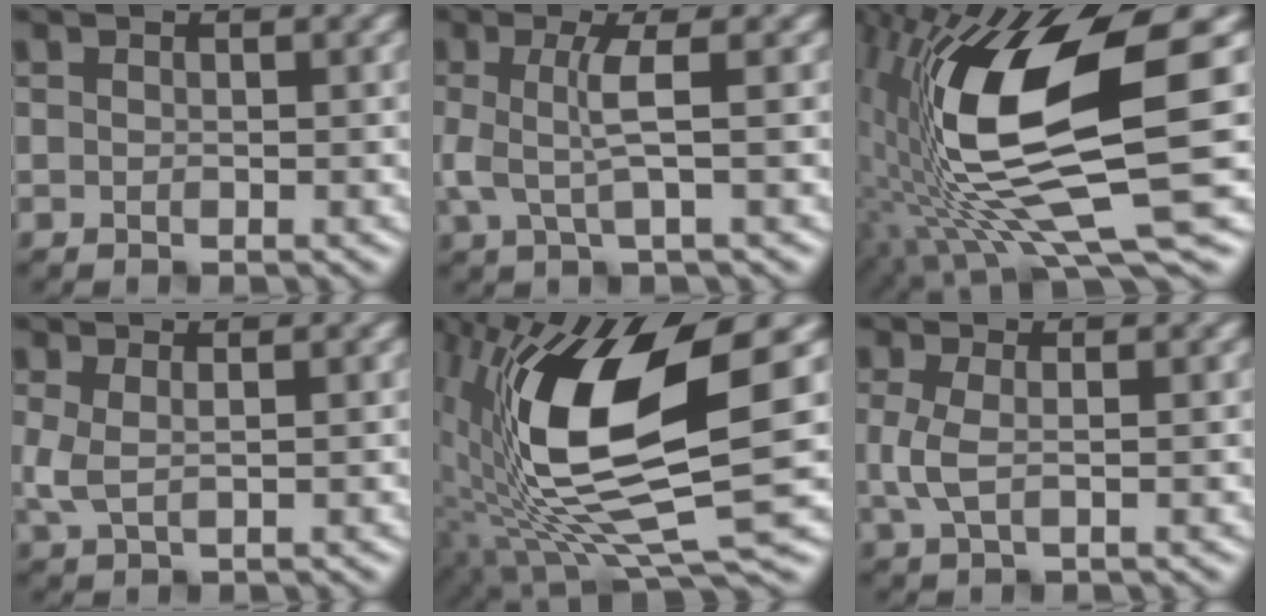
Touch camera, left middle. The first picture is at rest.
{"total": 3.3, "force": [0.2, 0.5, 3.2], "torque": [-0.075, -0.002, 0.006]}
{"total": 14.2, "force": [0.3, 4.4, 13.5], "torque": [-0.263, -0.012, 0.009]}
{"total": 1.9, "force": [0.4, 0.7, 1.7], "torque": [-0.043, -0.001, 0.009]}
{"total": 14.3, "force": [1.6, 5.3, 13.2], "torque": [-0.265, -0.021, 0.028]}
{"total": 2.2, "force": [0.1, 0.8, 2.1], "torque": [-0.050, -0.001, 0.000]}